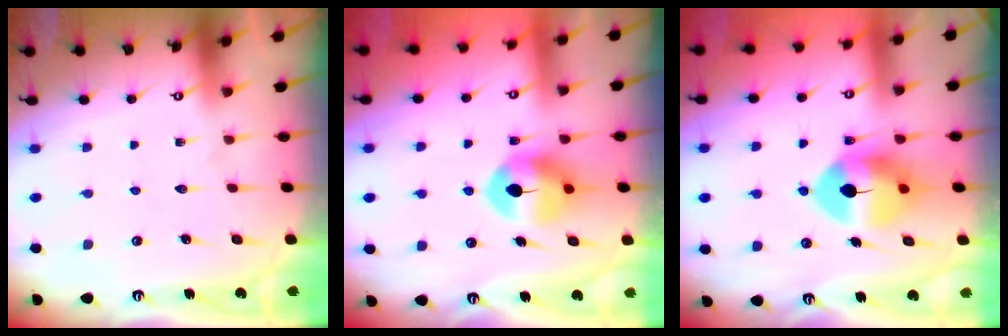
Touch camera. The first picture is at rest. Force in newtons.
{"total": 10.4, "press": 10.4, "slide": 0.6}
{"total": 9.4, "press": 9.3, "slide": 1.8}